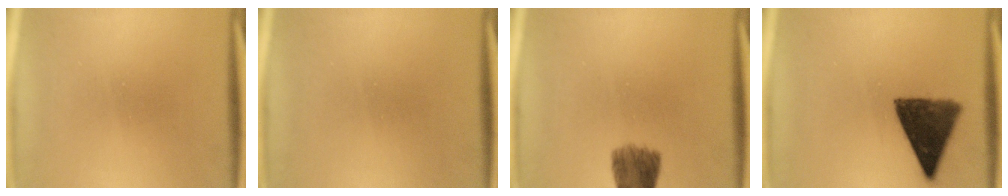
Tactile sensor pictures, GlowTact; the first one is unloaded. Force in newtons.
{"total": 1.6}
{"total": 6.6}
{"total": 9.2}